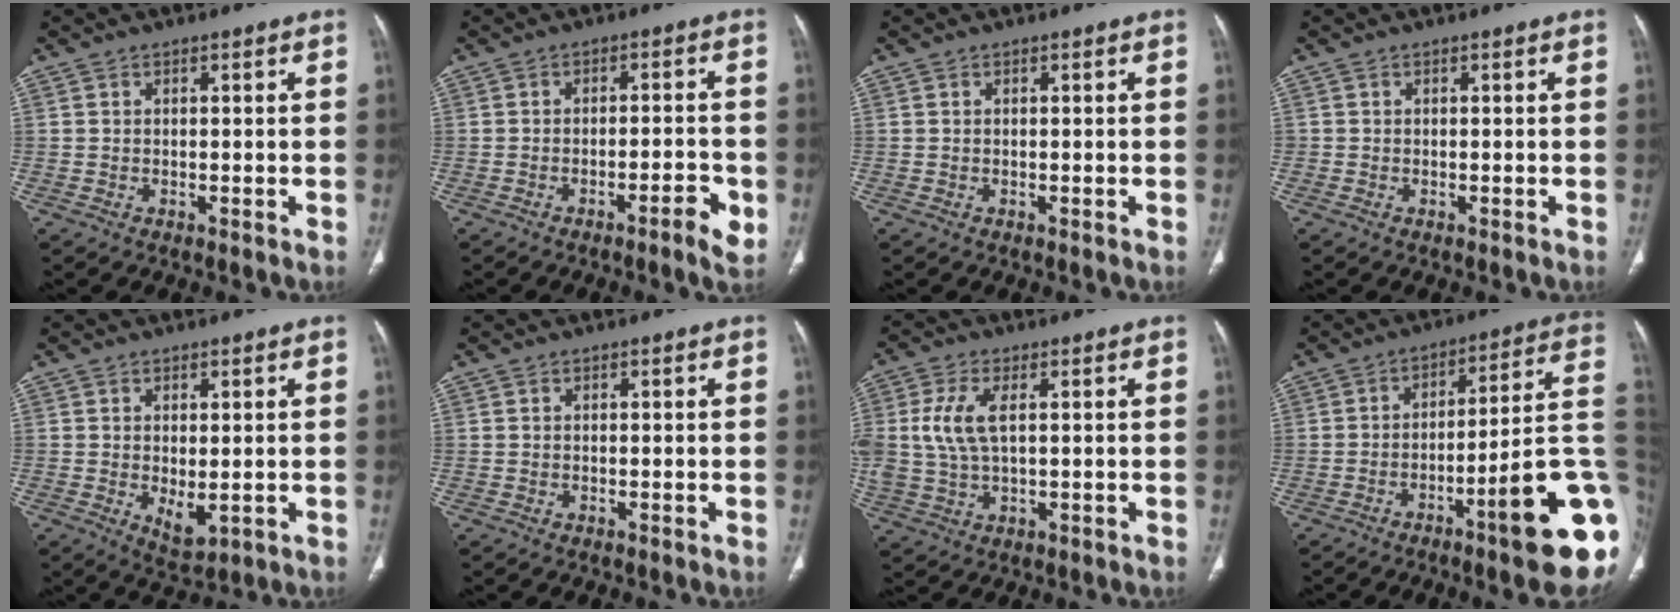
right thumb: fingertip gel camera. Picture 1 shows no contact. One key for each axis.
{"total": 5.2, "fx": -2.3, "fy": 1.0, "fz": 4.5, "tx": -0.066, "ty": 0.014, "tz": -0.031}
{"total": 0.0}
{"total": 0.0}
{"total": 4.4, "fx": -0.5, "fy": 2.3, "fz": 3.8, "tx": -0.056, "ty": -0.015, "tz": 0.005}
{"total": 0.0}
{"total": 8.5, "fx": 1.6, "fy": 4.3, "fz": 7.1, "tx": -0.170, "ty": 0.002, "tz": 0.035}
{"total": 20.5, "fx": -6.9, "fy": 3.0, "fz": 19.1, "tx": -0.192, "ty": 0.037, "tz": -0.095}